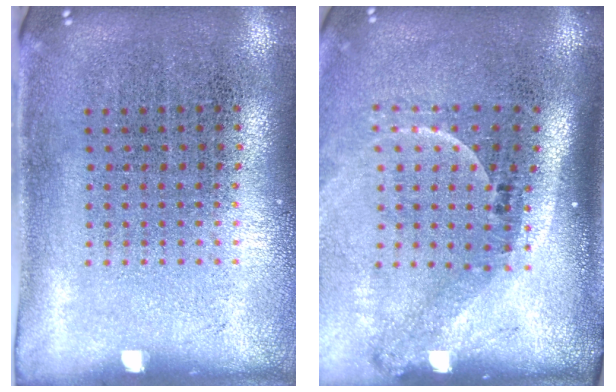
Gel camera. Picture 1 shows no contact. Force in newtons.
{"total": 2.3, "press": 1.5, "slide": 1.7}